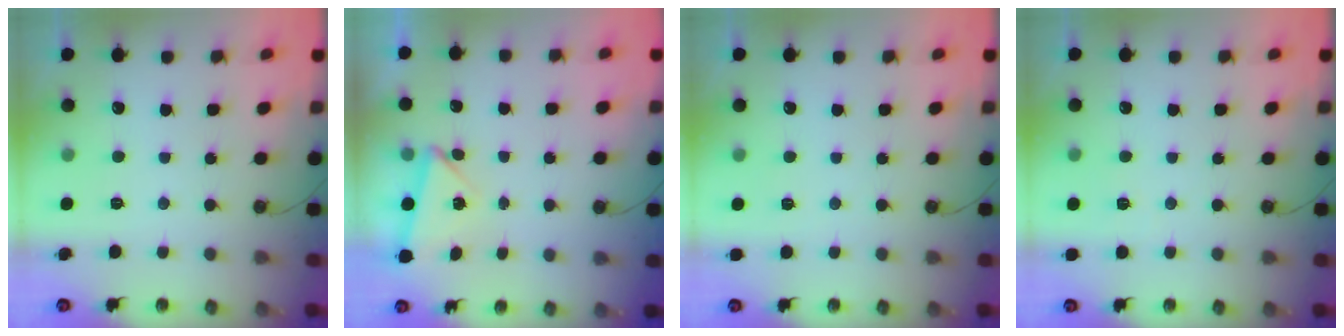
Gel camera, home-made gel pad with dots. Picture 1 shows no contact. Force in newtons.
{"total": 5.5, "press": 2.5, "slide": 5.0}
{"total": 2.1, "press": 0.8, "slide": 2.0}
{"total": 3.4, "press": 2.3, "slide": 2.5}